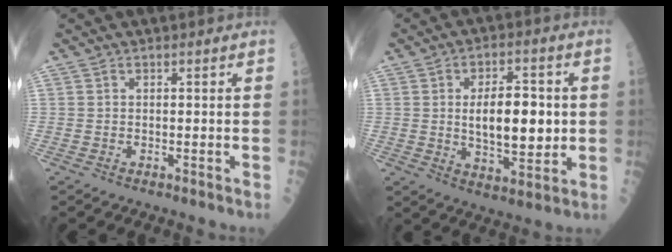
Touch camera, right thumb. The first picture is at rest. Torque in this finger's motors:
{"motor_torque": [-0.20, 0.52, -0.03, -0.16, 0.07]}